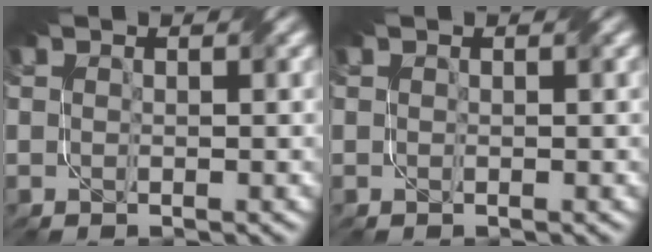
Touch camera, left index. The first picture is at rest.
{"total": 0.0}